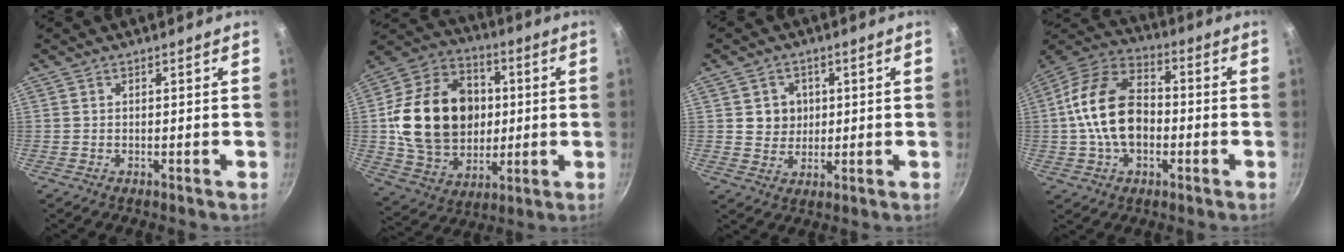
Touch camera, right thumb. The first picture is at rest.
{"total": 23.4, "force": [1.6, 18.2, 14.6], "torque": [-0.221, 0.019, 0.034]}
{"total": 5.2, "force": [1.0, 4.8, 1.7], "torque": [0.002, 0.000, 0.019]}
{"total": 16.6, "force": [-1.5, 11.1, 12.3], "torque": [-0.195, 0.039, -0.040]}